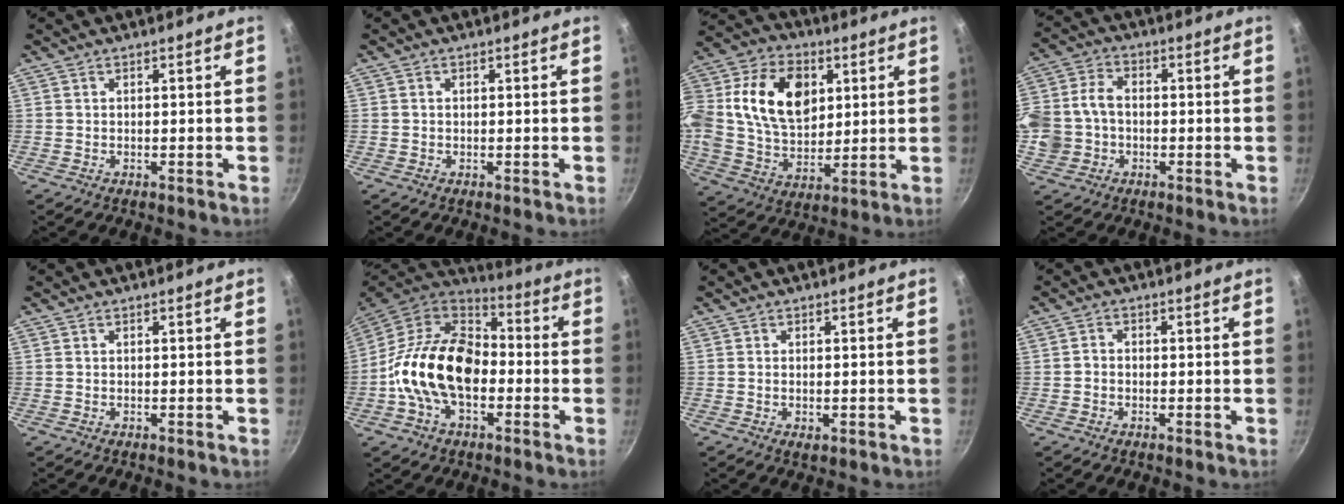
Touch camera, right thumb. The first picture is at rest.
{"total": 0.5, "force": [0.1, 0.5, 0.2], "torque": [-0.001, 0.003, 0.001]}
{"total": 23.1, "force": [5.3, 16.1, 15.6], "torque": [-0.283, 0.013, 0.088]}
{"total": 12.5, "force": [-1.4, 9.9, 7.5], "torque": [-0.163, 0.036, -0.031]}
{"total": 0.0}
{"total": 19.8, "force": [-3.1, 13.1, 14.6], "torque": [-0.231, 0.039, -0.073]}
{"total": 1.4, "force": [-0.3, 0.7, 1.2], "torque": [-0.020, -0.004, -0.004]}
{"total": 1.5, "force": [-0.6, 1.2, 0.6], "torque": [-0.012, 0.008, -0.016]}